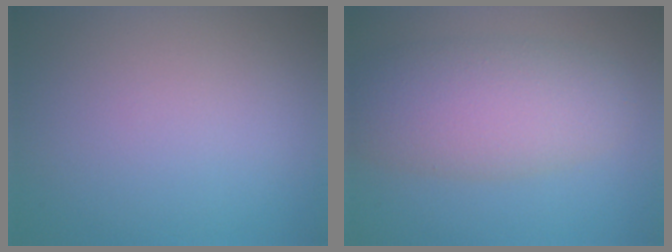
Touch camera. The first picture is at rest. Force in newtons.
{"total": 6.5, "press": 6.5, "slide": 0.4}